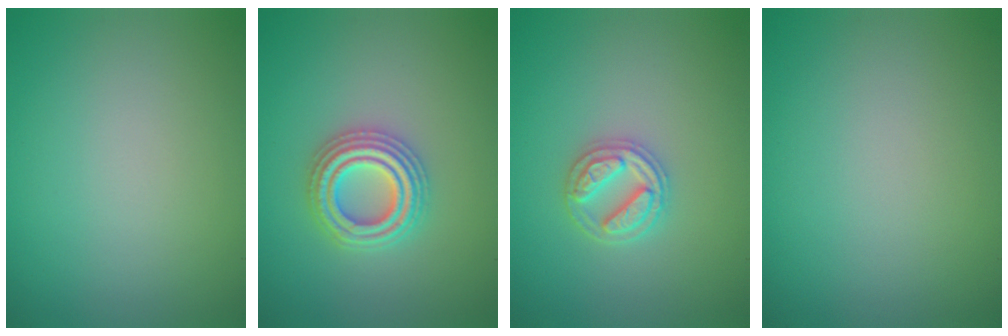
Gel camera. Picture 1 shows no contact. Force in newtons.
{"total": 4.4, "press": 4.4, "slide": 0.7}
{"total": 3.3, "press": 3.2, "slide": 0.5}
{"total": 0.0}